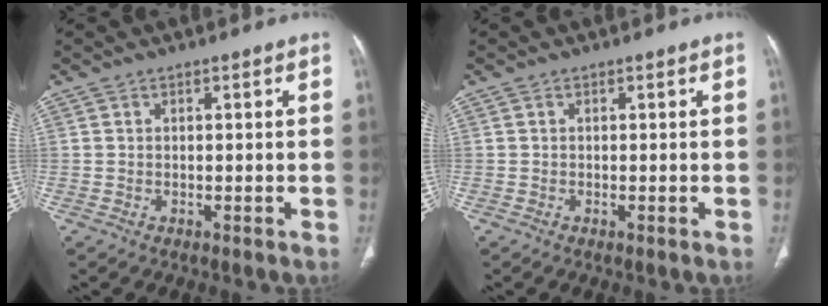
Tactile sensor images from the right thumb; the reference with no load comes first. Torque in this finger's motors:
{"motor_torque": [2.51, 2.49, 0.32, -0.18, 0.04]}